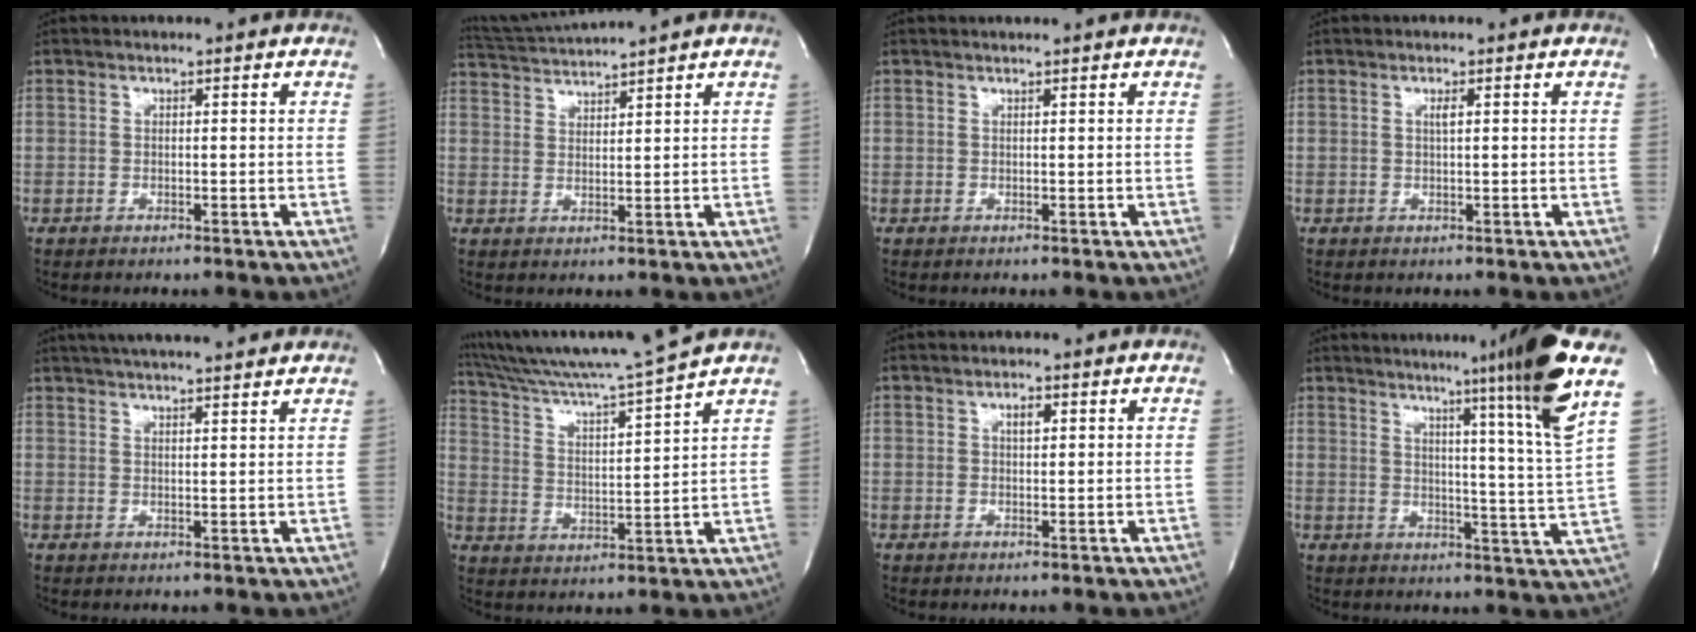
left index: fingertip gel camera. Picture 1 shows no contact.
{"total": 6.0, "force": [5.6, -1.9, 1.2], "torque": [-0.030, 0.003, 0.107]}
{"total": 1.1, "force": [1.0, -0.3, 0.4], "torque": [-0.018, 0.000, 0.016]}
{"total": 0.8, "force": [0.1, 0.0, 0.8], "torque": [-0.023, -0.004, 0.002]}
{"total": 13.0, "force": [11.4, 1.1, 6.1], "torque": [-0.107, 0.025, 0.156]}
{"total": 14.8, "force": [13.3, -2.7, 6.0], "torque": [-0.116, -0.025, 0.215]}
{"total": 1.4, "force": [0.4, 0.5, 1.2], "torque": [-0.025, -0.004, 0.005]}
{"total": 14.8, "force": [9.1, -4.2, 10.8], "torque": [-0.153, -0.053, 0.109]}